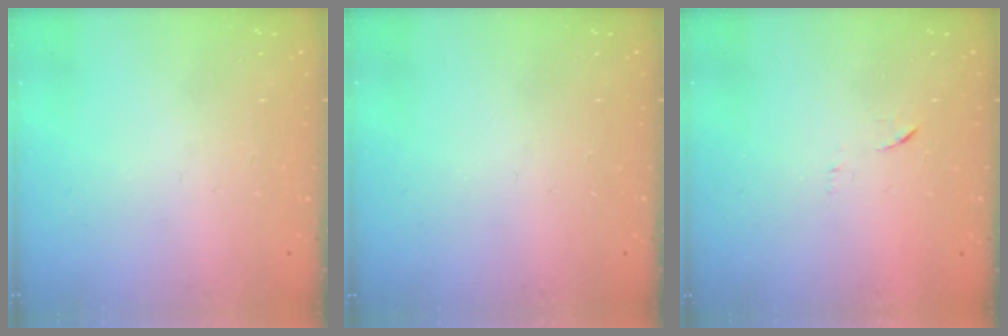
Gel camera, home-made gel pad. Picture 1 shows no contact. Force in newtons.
{"total": 0.0}
{"total": 5.8, "press": 5.7, "slide": 0.4}